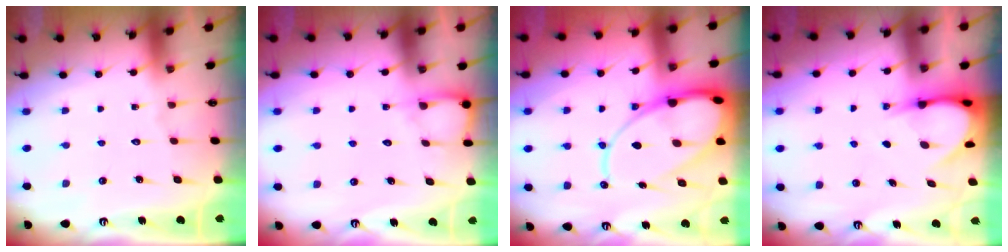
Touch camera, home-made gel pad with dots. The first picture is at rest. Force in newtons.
{"total": 4.2, "press": 4.2, "slide": 0.6}
{"total": 19.3, "press": 19.2, "slide": 2.0}
{"total": 5.9, "press": 5.9, "slide": 0.5}